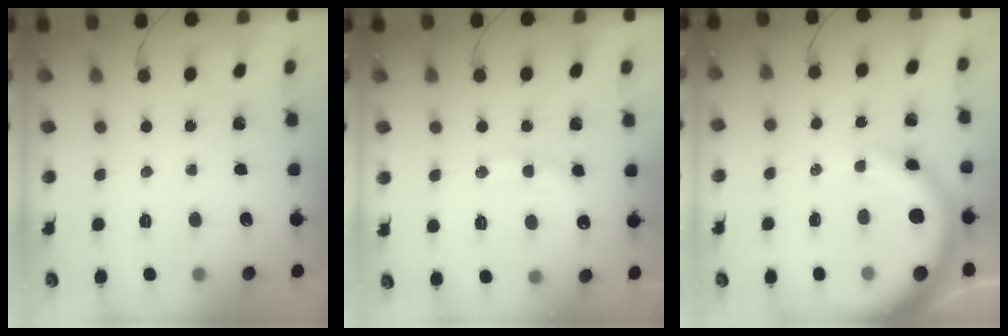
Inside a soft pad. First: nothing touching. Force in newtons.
{"total": 13.2, "press": 13.2, "slide": 0.8}
{"total": 11.4, "press": 11.2, "slide": 2.4}